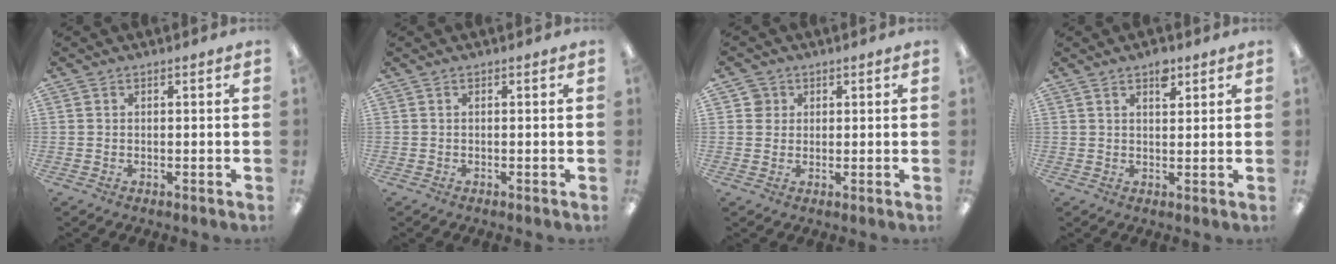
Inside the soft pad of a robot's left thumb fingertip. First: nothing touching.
{"total": 0.0}
{"total": 3.6, "force": [1.7, 3.2, 0.4], "torque": [-0.004, 0.000, 0.028]}
{"total": 4.1, "force": [2.7, 2.1, 2.3], "torque": [-0.027, -0.010, 0.044]}